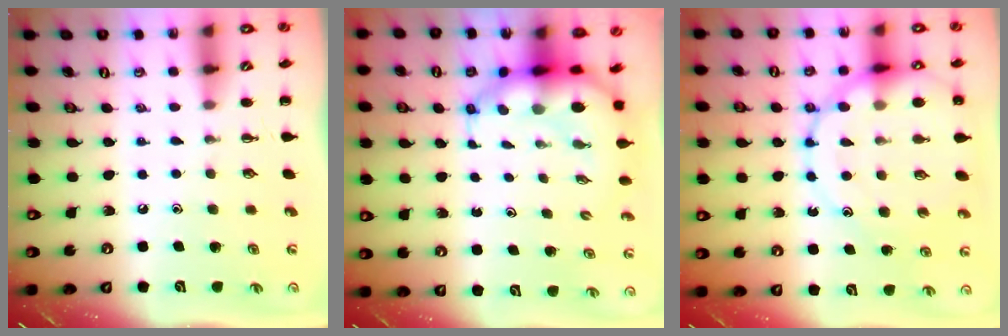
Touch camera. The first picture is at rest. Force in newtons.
{"total": 8.5, "press": 7.9, "slide": 3.0}
{"total": 19.1, "press": 18.8, "slide": 3.2}